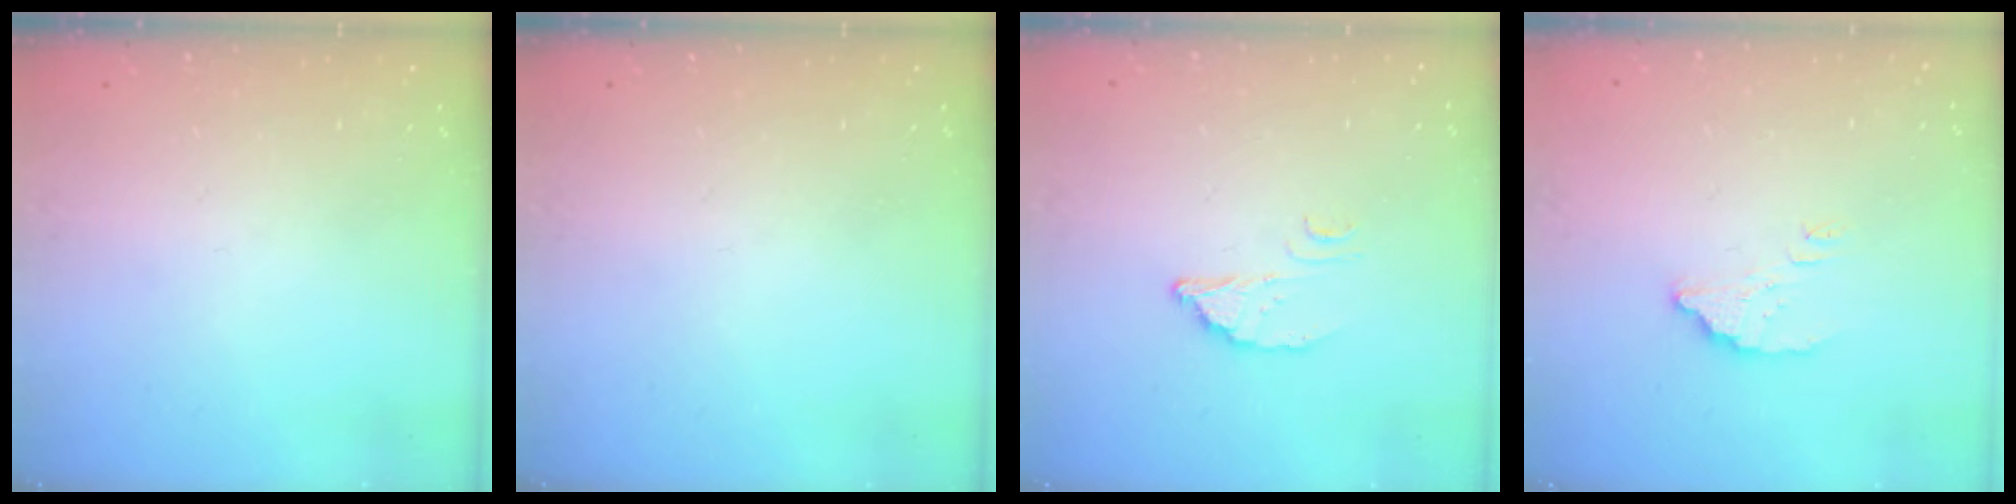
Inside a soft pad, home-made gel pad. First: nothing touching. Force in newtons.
{"total": 0.0}
{"total": 2.8, "press": 2.8, "slide": 0.2}
{"total": 3.9, "press": 3.9, "slide": 0.3}